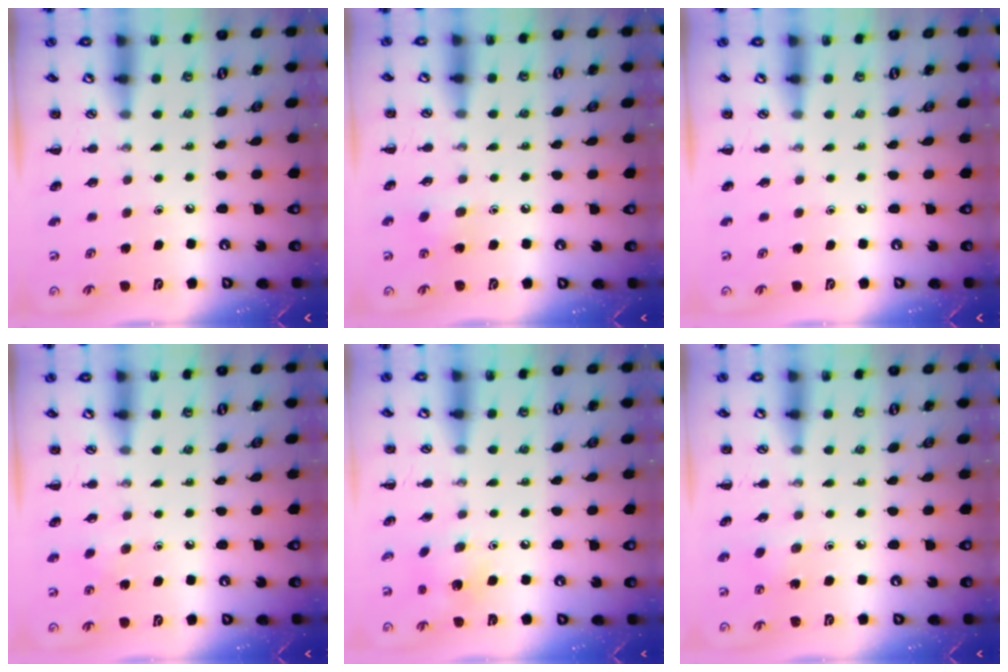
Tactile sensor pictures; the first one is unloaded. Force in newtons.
{"total": 6.0, "press": 5.9, "slide": 1.5}
{"total": 0.0}
{"total": 3.9, "press": 3.7, "slide": 1.2}
{"total": 5.2, "press": 5.1, "slide": 1.1}
{"total": 2.6, "press": 2.4, "slide": 0.8}